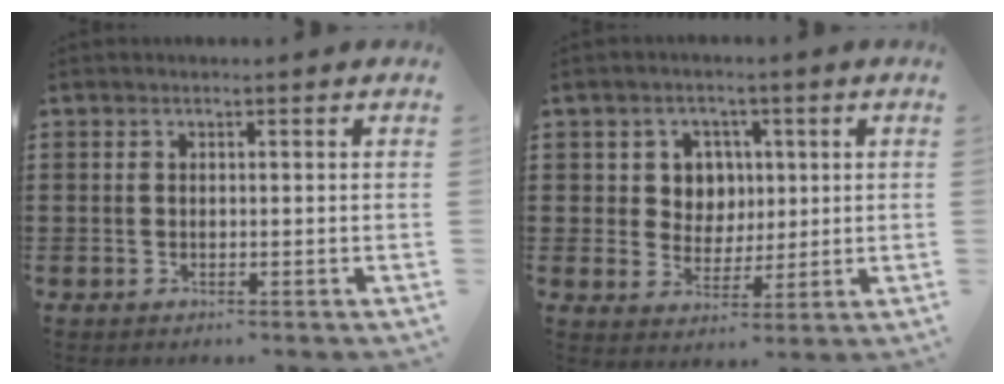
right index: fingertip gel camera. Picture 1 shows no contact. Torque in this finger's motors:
{"motor_torque": [0.18, -0.14, 0.18, 0.04]}